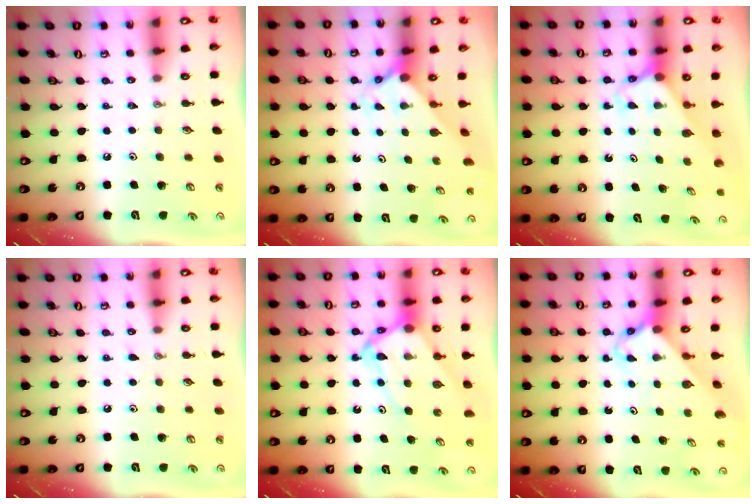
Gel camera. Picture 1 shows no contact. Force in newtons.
{"total": 1.7, "press": 1.7, "slide": 0.1}
{"total": 2.4, "press": 2.4, "slide": 0.2}
{"total": 2.7, "press": 2.7, "slide": 0.4}
{"total": 9.5, "press": 9.5, "slide": 0.8}
{"total": 2.4, "press": 2.4, "slide": 0.2}